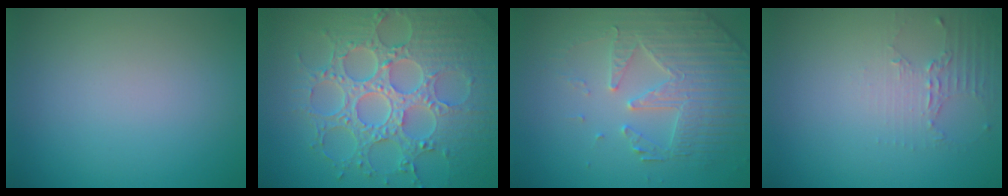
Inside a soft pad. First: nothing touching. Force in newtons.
{"total": 8.8, "press": 6.6, "slide": 5.7}
{"total": 4.4, "press": 4.2, "slide": 1.4}
{"total": 2.1, "press": 1.5, "slide": 1.5}